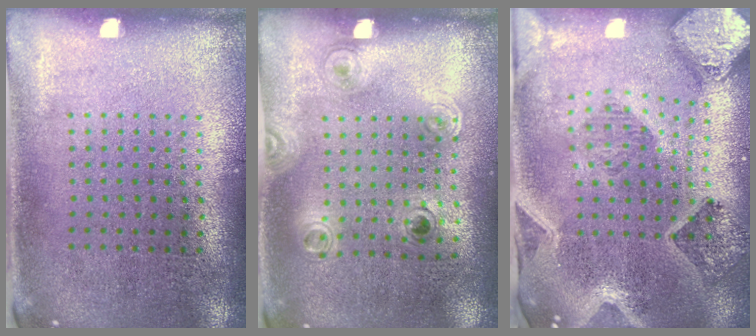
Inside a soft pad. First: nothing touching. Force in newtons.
{"total": 1.1, "press": 0.8, "slide": 0.7}
{"total": 2.8, "press": 2.5, "slide": 1.3}